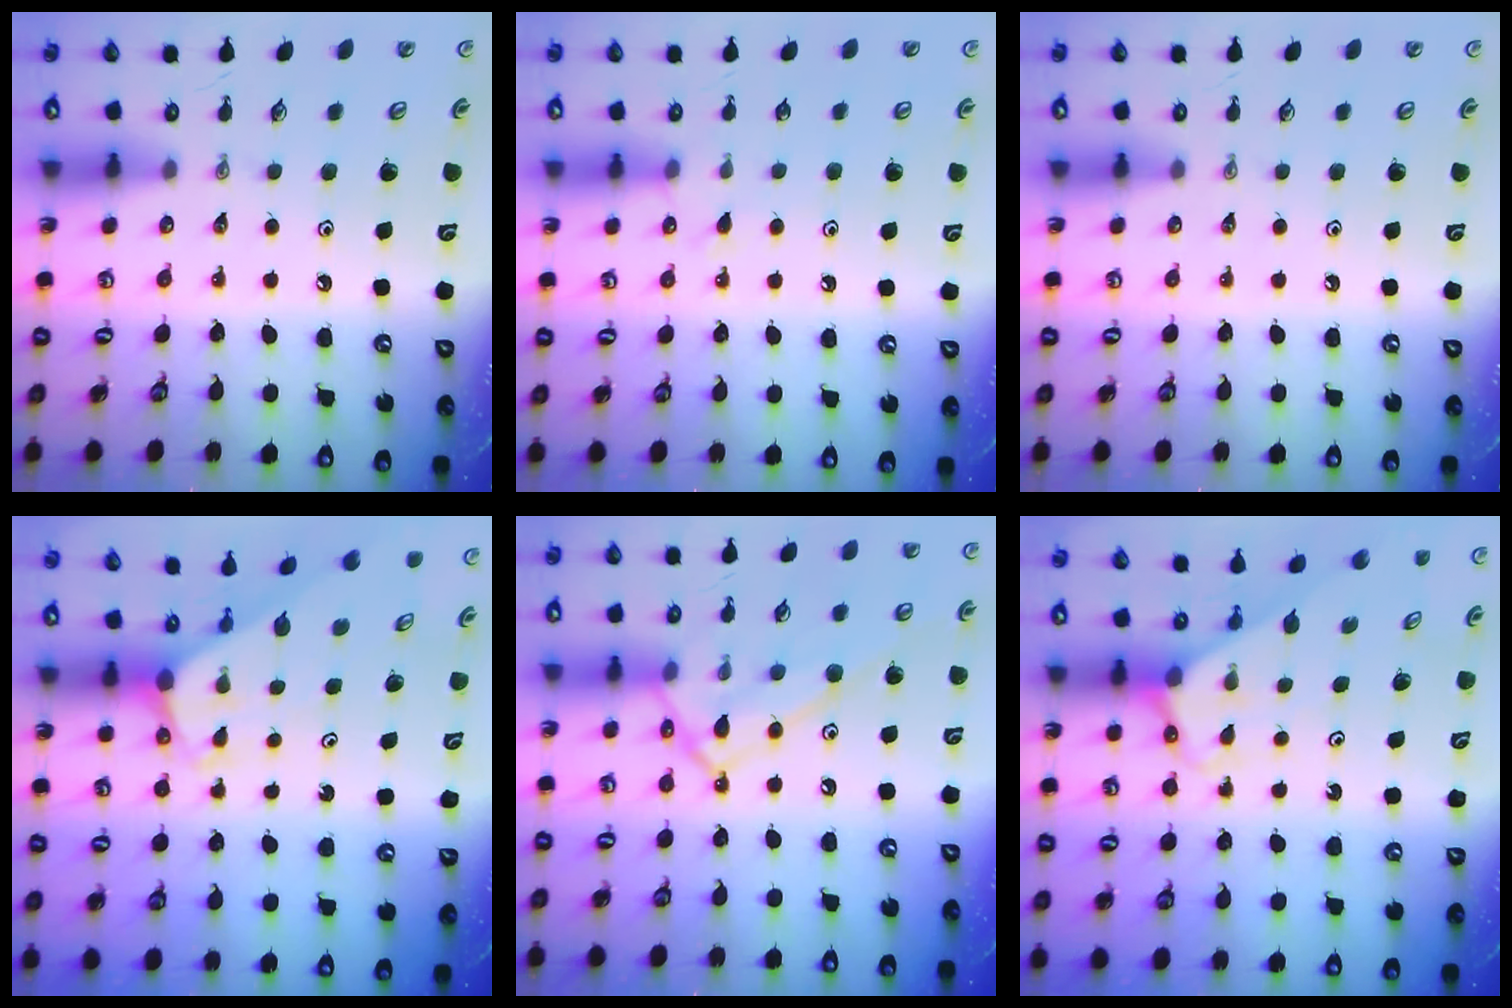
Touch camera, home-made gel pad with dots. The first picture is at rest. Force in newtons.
{"total": 3.9, "press": 3.9, "slide": 0.4}
{"total": 0.0}
{"total": 3.0, "press": 3.0, "slide": 0.2}
{"total": 13.2, "press": 13.2, "slide": 0.9}
{"total": 3.0, "press": 3.0, "slide": 0.2}